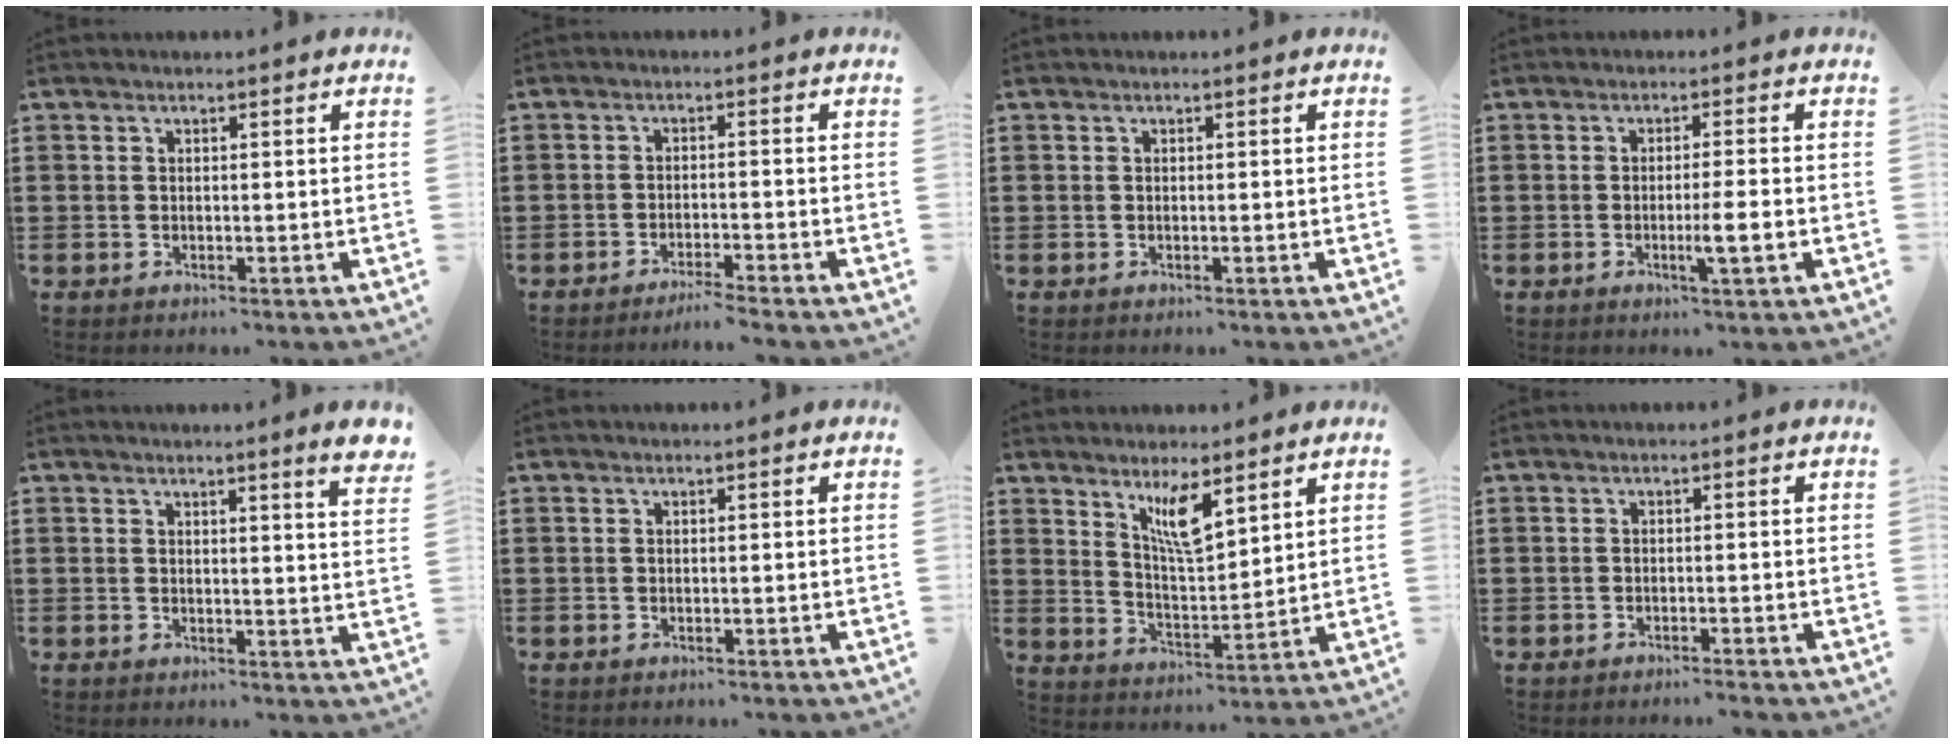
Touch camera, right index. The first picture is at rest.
{"total": 2.5, "force": [-2.3, -0.4, 0.8], "torque": [-0.015, -0.001, -0.046]}
{"total": 0.0}
{"total": 4.1, "force": [-1.2, -0.1, 3.9], "torque": [-0.064, -0.011, -0.022]}
{"total": 3.3, "force": [2.7, -0.5, 1.9], "torque": [-0.035, -0.009, 0.046]}
{"total": 0.0}
{"total": 7.0, "force": [4.5, 1.7, 5.1], "torque": [-0.103, -0.009, 0.076]}
{"total": 0.9, "force": [-0.8, -0.1, 0.2], "torque": [-0.006, 0.000, -0.017]}